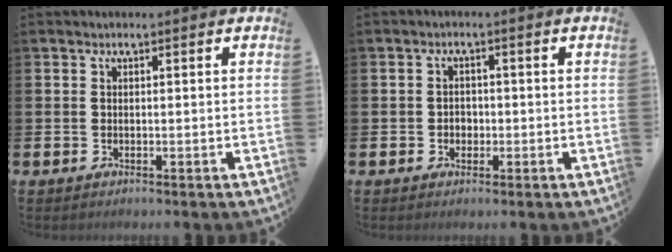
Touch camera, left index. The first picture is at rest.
{"total": 1.7, "force": [-0.3, 1.6, 0.6], "torque": [-0.003, 0.002, -0.011]}